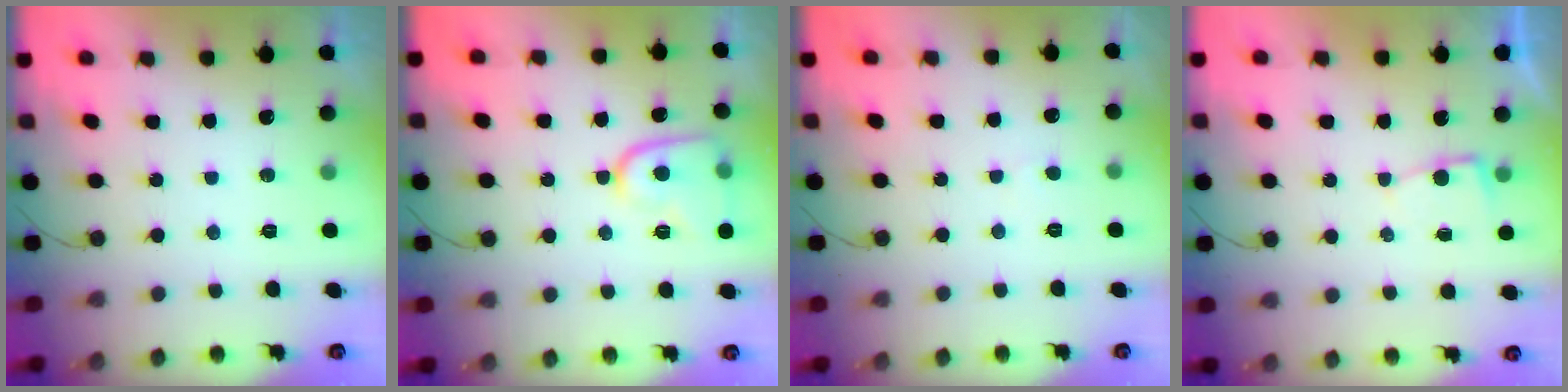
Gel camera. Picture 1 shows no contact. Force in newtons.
{"total": 10.4, "press": 10.4, "slide": 0.4}
{"total": 2.2, "press": 2.2, "slide": 0.2}
{"total": 2.3, "press": 2.3, "slide": 0.3}